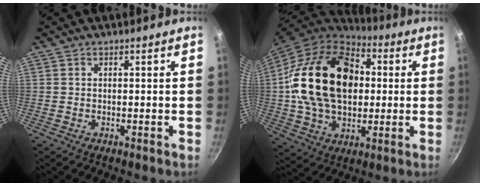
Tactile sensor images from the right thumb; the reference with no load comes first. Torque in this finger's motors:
{"motor_torque": [1.17, 3.84, 1.57, -1.20, 0.78]}